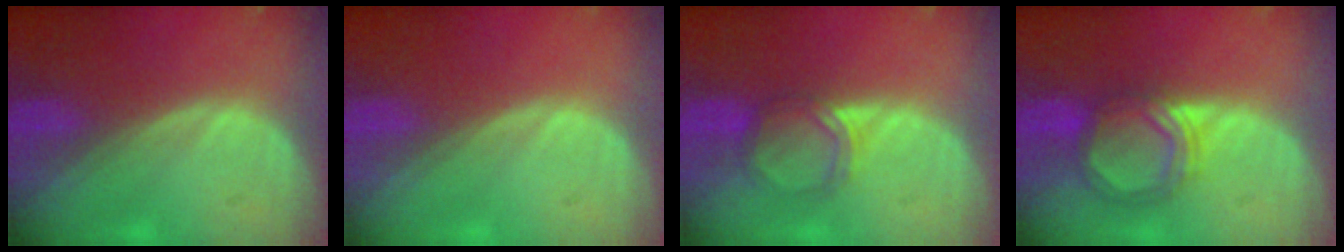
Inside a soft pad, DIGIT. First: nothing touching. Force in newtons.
{"total": 0.0}
{"total": 3.7, "press": 3.4, "slide": 1.6}
{"total": 5.5, "press": 5.2, "slide": 1.8}